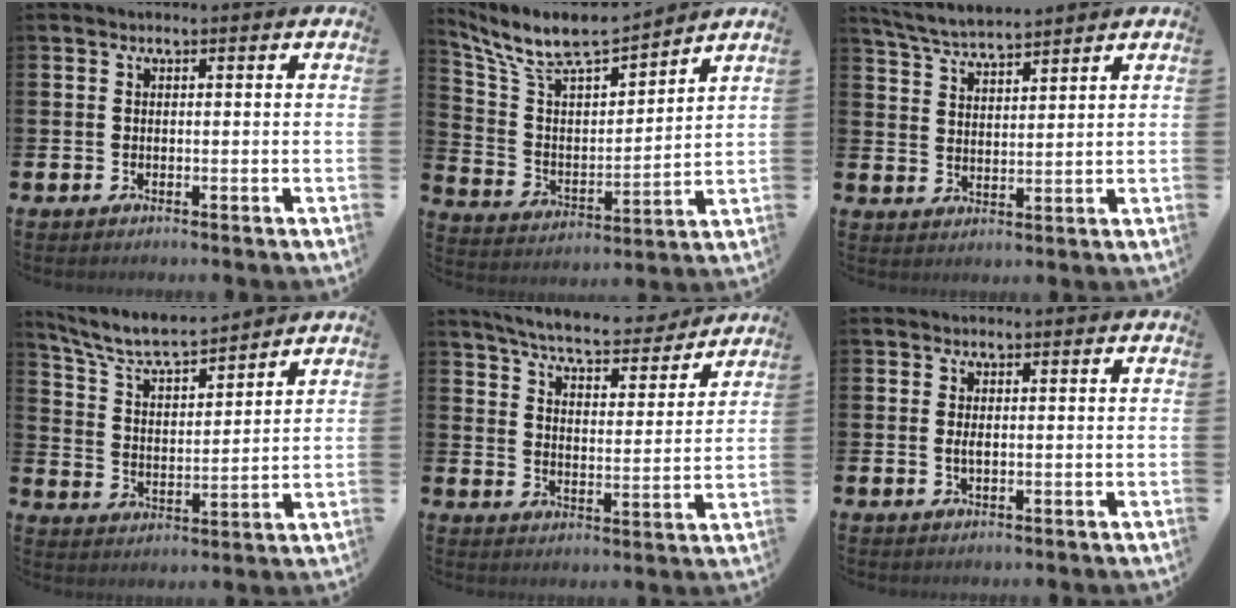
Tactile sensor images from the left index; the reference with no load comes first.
{"total": 9.0, "force": [8.2, 1.8, 3.1], "torque": [-0.106, -0.059, 0.143]}
{"total": 5.0, "force": [4.9, 0.3, 0.9], "torque": [-0.039, -0.023, 0.089]}
{"total": 7.2, "force": [6.7, 1.1, 2.5], "torque": [-0.083, -0.041, 0.116]}
{"total": 7.0, "force": [6.6, 0.9, 2.1], "torque": [-0.064, -0.049, 0.112]}
{"total": 1.2, "force": [0.0, 0.5, 1.1], "torque": [-0.021, 0.003, -0.002]}